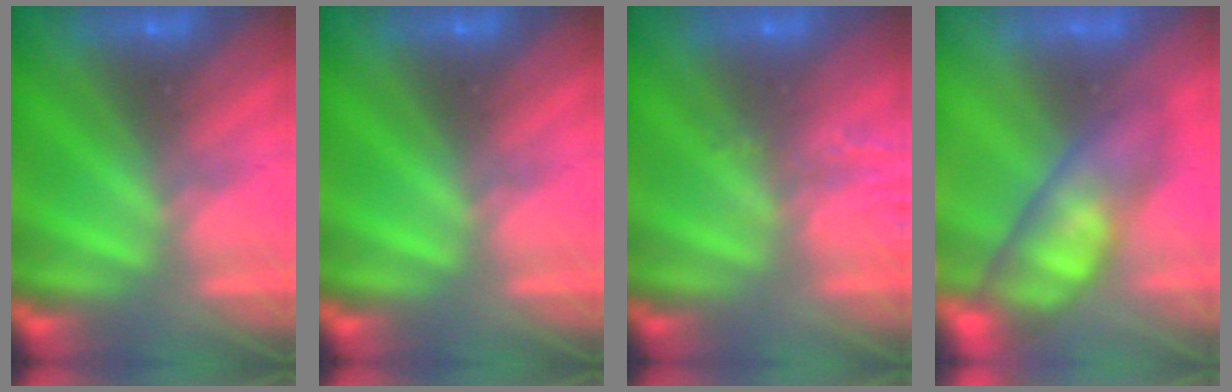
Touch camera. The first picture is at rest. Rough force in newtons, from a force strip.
{"total": 0.0}
{"total": 1.9}
{"total": 4.6}